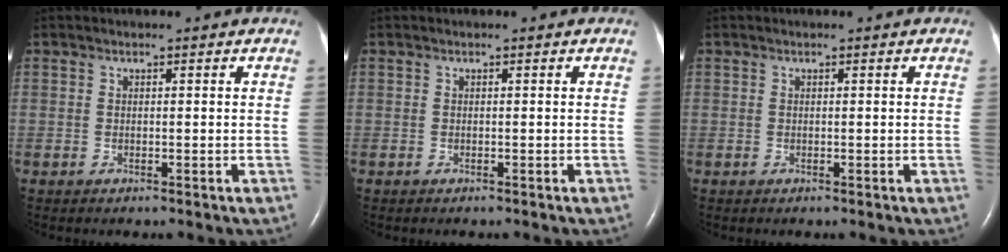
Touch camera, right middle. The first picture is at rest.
{"total": 0.0}
{"total": 0.0}